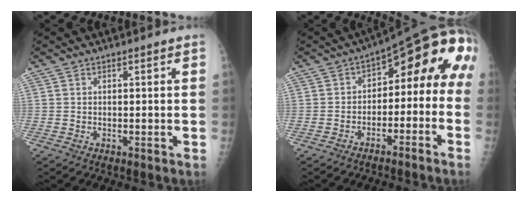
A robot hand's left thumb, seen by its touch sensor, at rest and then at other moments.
{"total": 12.5, "force": [-3.4, 7.7, 9.2], "torque": [-0.078, 0.079, -0.053]}